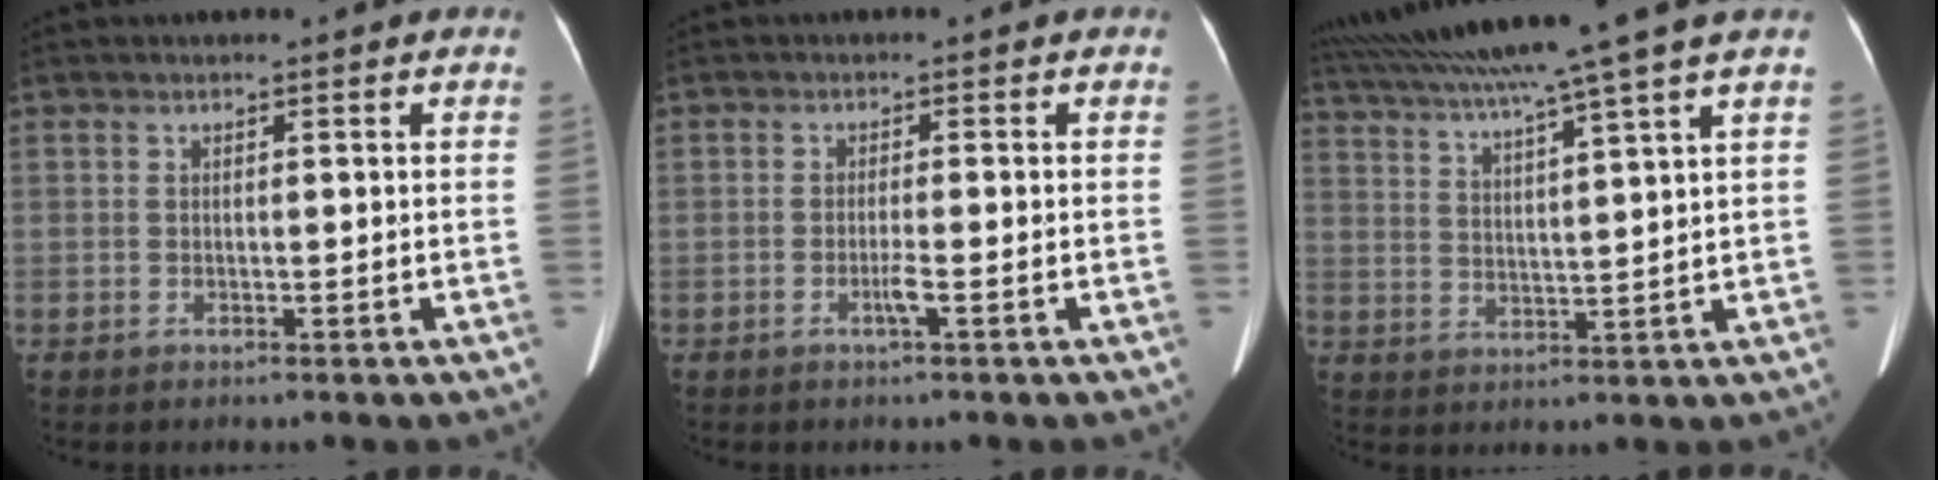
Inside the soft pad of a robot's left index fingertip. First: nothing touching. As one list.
[{"total": 1.6, "force": [-0.9, -0.3, 1.3], "torque": [-0.029, -0.003, -0.016]}, {"total": 15.7, "force": [12.9, -2.7, 8.6], "torque": [-0.148, -0.001, 0.198]}]